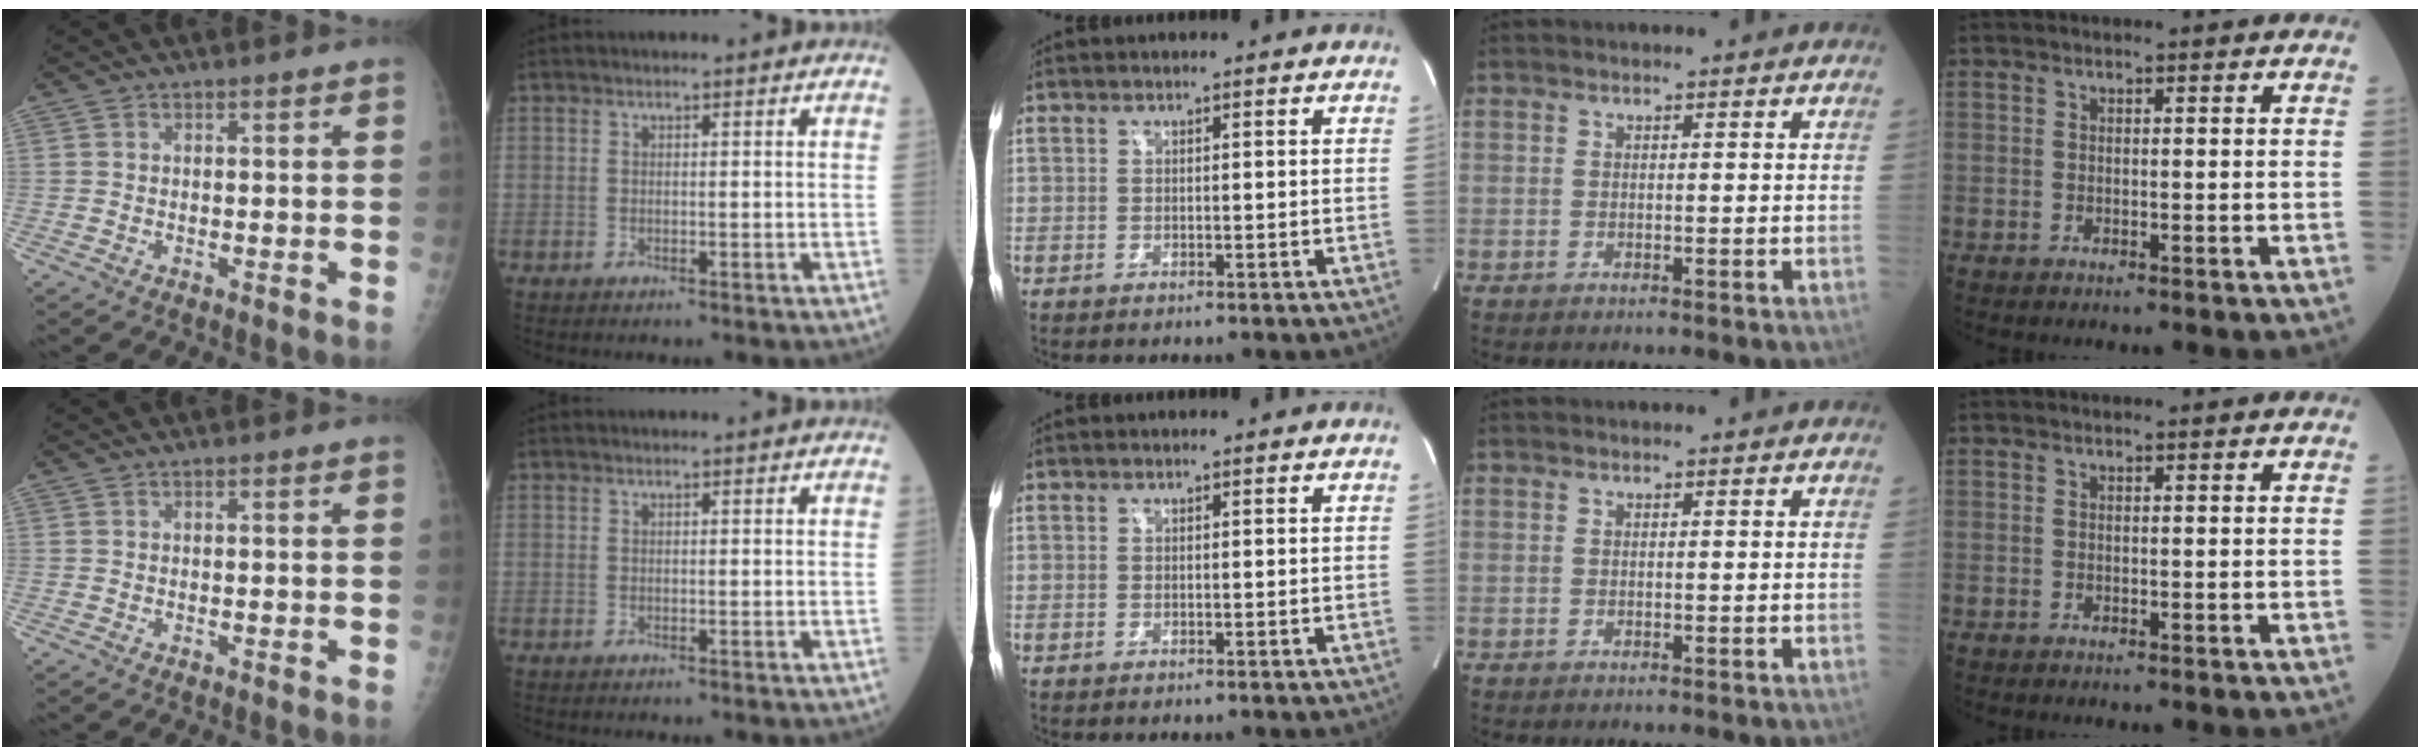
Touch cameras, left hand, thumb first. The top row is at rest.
{}